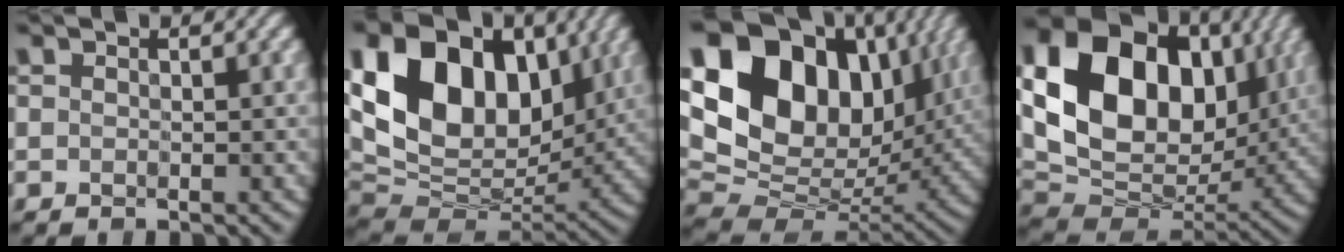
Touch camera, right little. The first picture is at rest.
{"total": 16.1, "force": [5.0, 10.9, 10.8], "torque": [-0.204, 0.029, 0.084]}
{"total": 18.1, "force": [6.5, 12.5, 11.3], "torque": [-0.231, 0.038, 0.119]}
{"total": 17.6, "force": [4.5, 12.6, 11.4], "torque": [-0.220, 0.023, 0.080]}